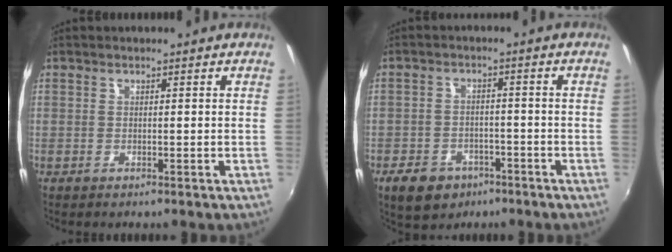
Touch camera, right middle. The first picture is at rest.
{"total": 8.4, "force": [-5.2, 5.7, 3.4], "torque": [-0.095, 0.001, -0.071]}